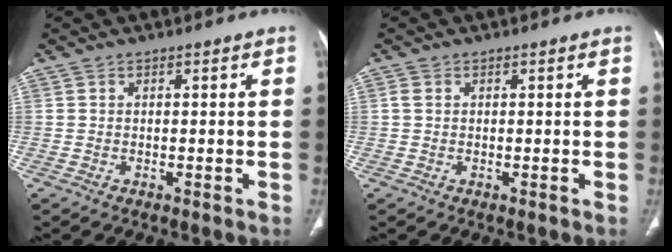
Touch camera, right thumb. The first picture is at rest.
{"total": 1.2, "force": [0.3, 0.8, 0.8], "torque": [-0.018, 0.003, 0.008]}